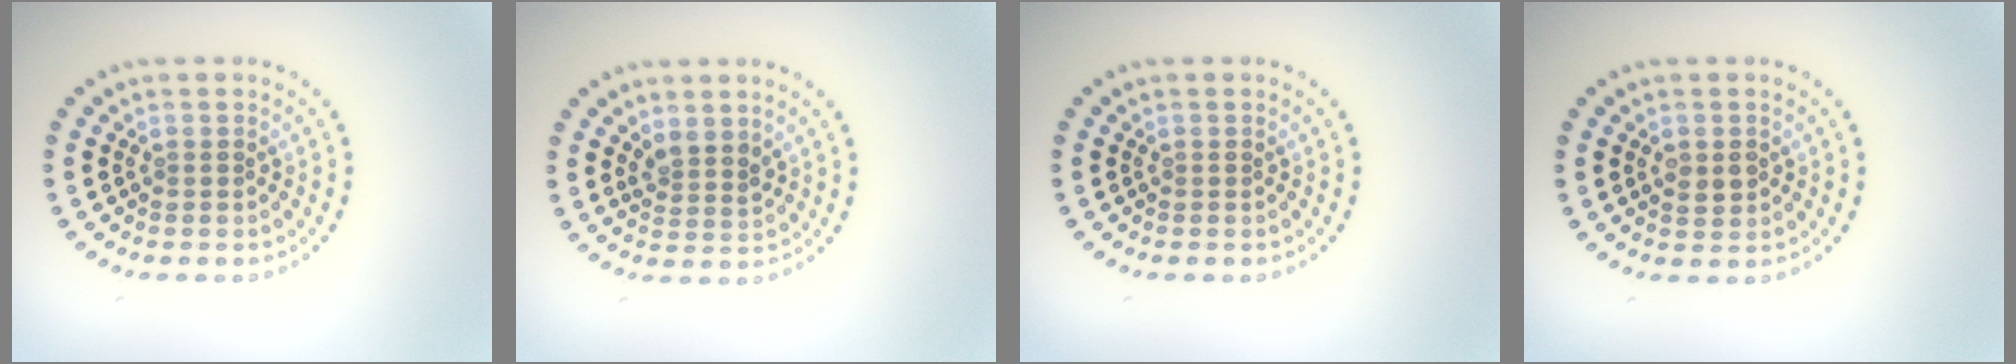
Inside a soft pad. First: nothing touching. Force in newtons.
{"total": 1.9, "press": 1.6, "slide": 1.1}
{"total": 0.0}
{"total": 1.5, "press": 1.5, "slide": 0.1}